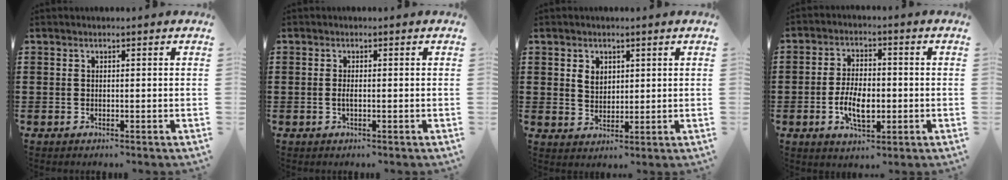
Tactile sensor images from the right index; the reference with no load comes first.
{"total": 1.1, "force": [-0.2, 0.2, 1.0], "torque": [-0.019, -0.002, -0.004]}
{"total": 2.7, "force": [1.3, 2.0, 1.1], "torque": [-0.029, 0.006, 0.026]}
{"total": 6.6, "force": [-1.7, 3.1, 5.6], "torque": [-0.116, 0.002, -0.034]}